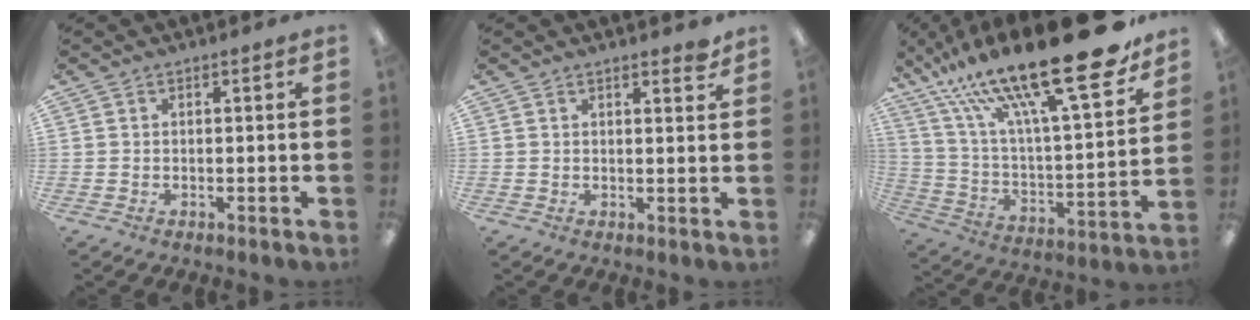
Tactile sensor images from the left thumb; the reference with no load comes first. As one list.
[{"total": 2.0, "force": [1.8, 0.4, 0.8], "torque": [-0.001, -0.010, 0.029]}, {"total": 30.4, "force": [20.2, 8.2, 21.2], "torque": [-0.341, -0.131, 0.334]}]